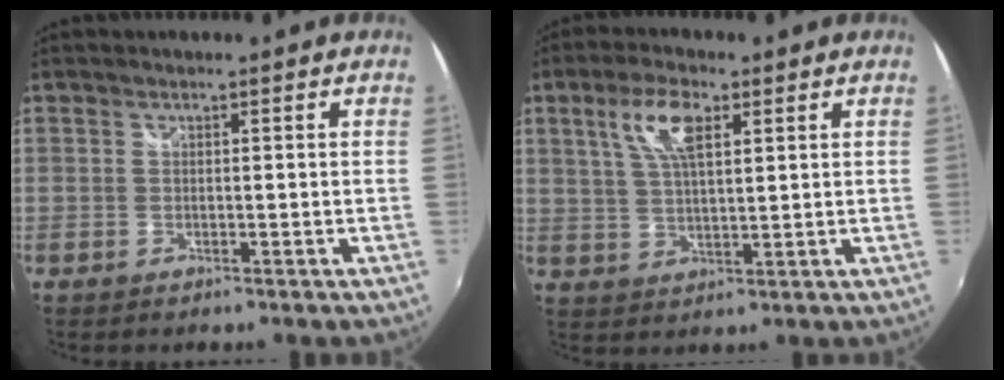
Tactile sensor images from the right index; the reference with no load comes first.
{"total": 7.9, "force": [3.4, 2.9, 6.5], "torque": [-0.126, 0.010, 0.065]}